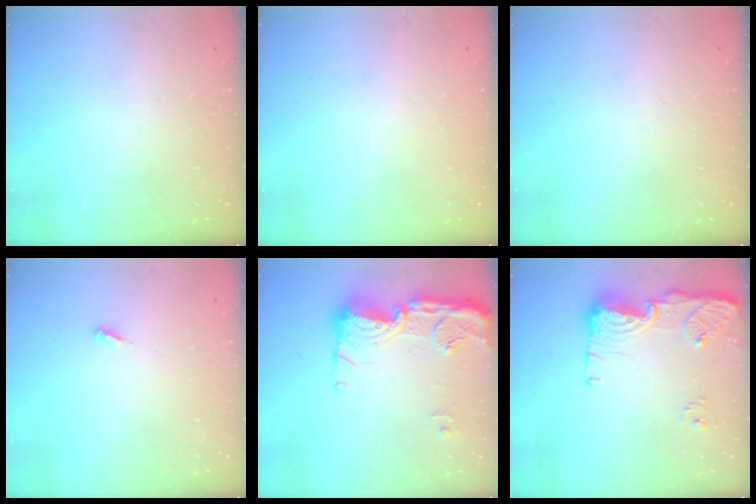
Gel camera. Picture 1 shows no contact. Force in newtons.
{"total": 0.9, "press": 0.9, "slide": 0.1}
{"total": 0.0}
{"total": 2.1, "press": 2.1, "slide": 0.1}
{"total": 17.8, "press": 17.7, "slide": 1.5}
{"total": 15.4, "press": 14.9, "slide": 4.1}